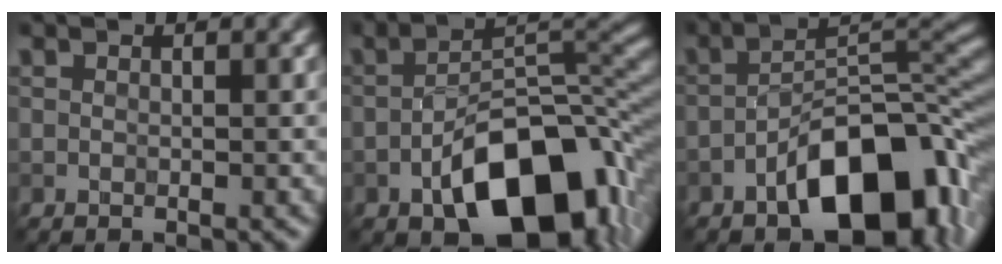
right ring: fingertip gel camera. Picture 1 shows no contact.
{"total": 11.5, "force": [-5.8, 5.5, 8.3], "torque": [-0.119, 0.001, -0.093]}
{"total": 10.5, "force": [-5.7, 4.6, 7.5], "torque": [-0.097, 0.011, -0.097]}